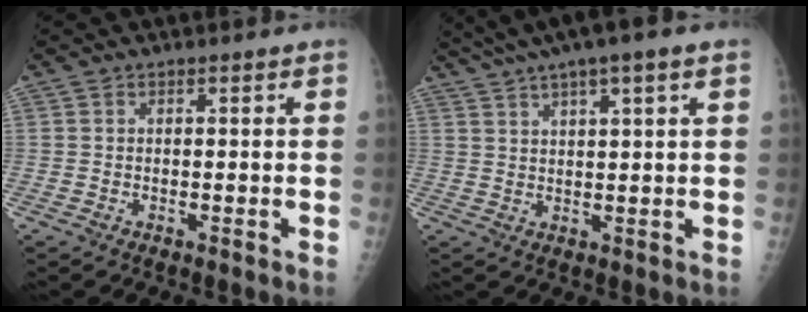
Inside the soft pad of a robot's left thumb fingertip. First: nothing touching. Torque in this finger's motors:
{"motor_torque": [1.13, 0.03, 1.27, -1.48, 0.33]}